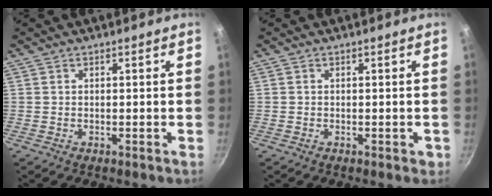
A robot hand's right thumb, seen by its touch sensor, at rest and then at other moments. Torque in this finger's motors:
{"motor_torque": [-0.18, 0.28, -0.23, 0.05, 0.02]}